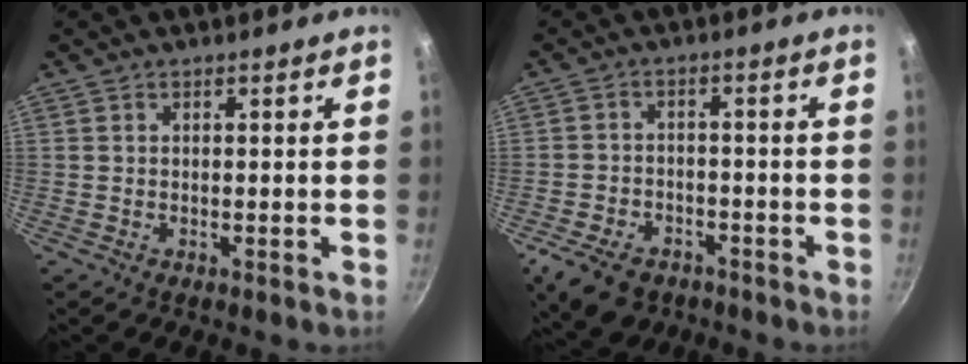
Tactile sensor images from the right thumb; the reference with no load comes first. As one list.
[{"total": 10.0, "force": [-6.2, 6.4, 4.6], "torque": [-0.080, 0.028, -0.097]}]